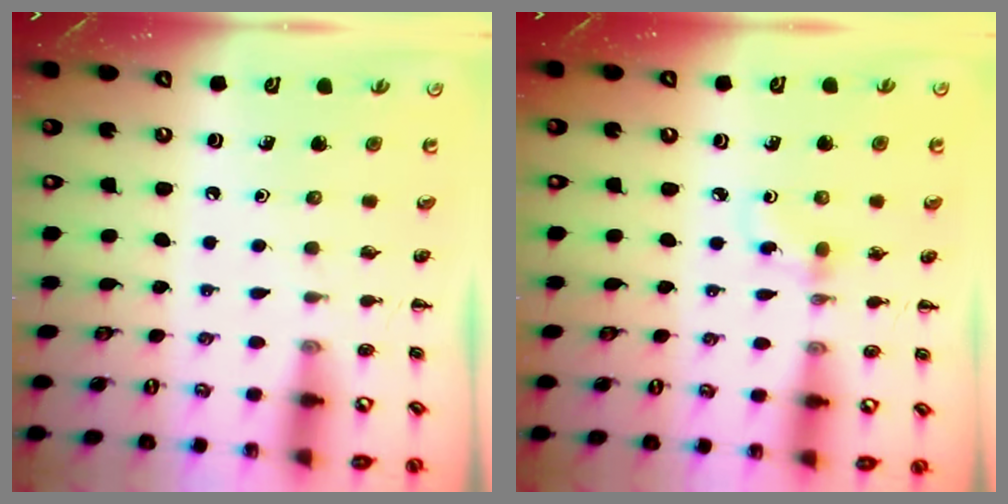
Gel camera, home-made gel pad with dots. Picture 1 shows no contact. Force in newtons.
{"total": 2.8, "press": 2.5, "slide": 1.2}